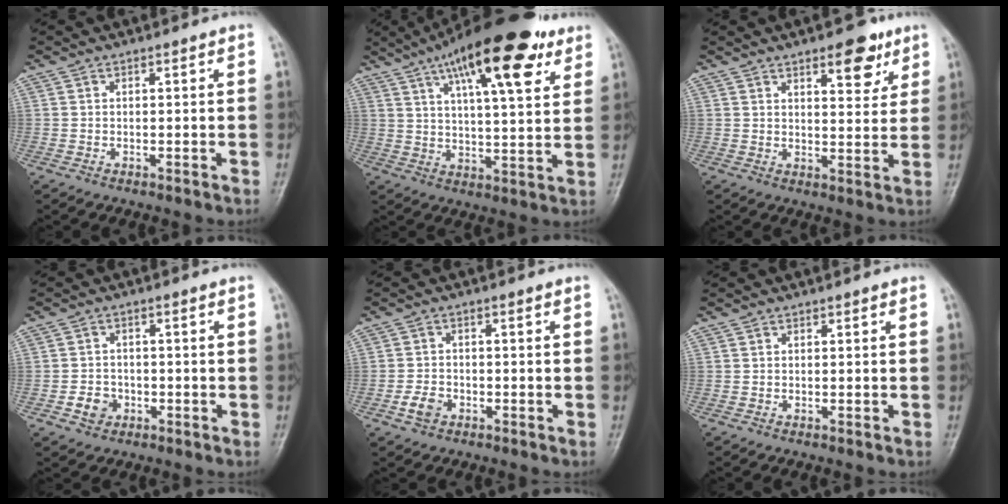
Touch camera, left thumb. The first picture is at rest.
{"total": 20.6, "force": [11.2, 6.3, 16.1], "torque": [-0.232, -0.020, 0.172]}
{"total": 8.2, "force": [4.8, 3.4, 5.7], "torque": [-0.052, -0.024, 0.063]}
{"total": 3.7, "force": [-1.5, 3.2, 1.3], "torque": [-0.008, 0.011, -0.025]}
{"total": 3.4, "force": [-1.6, 2.4, 1.7], "torque": [-0.030, 0.010, -0.030]}
{"total": 0.0}